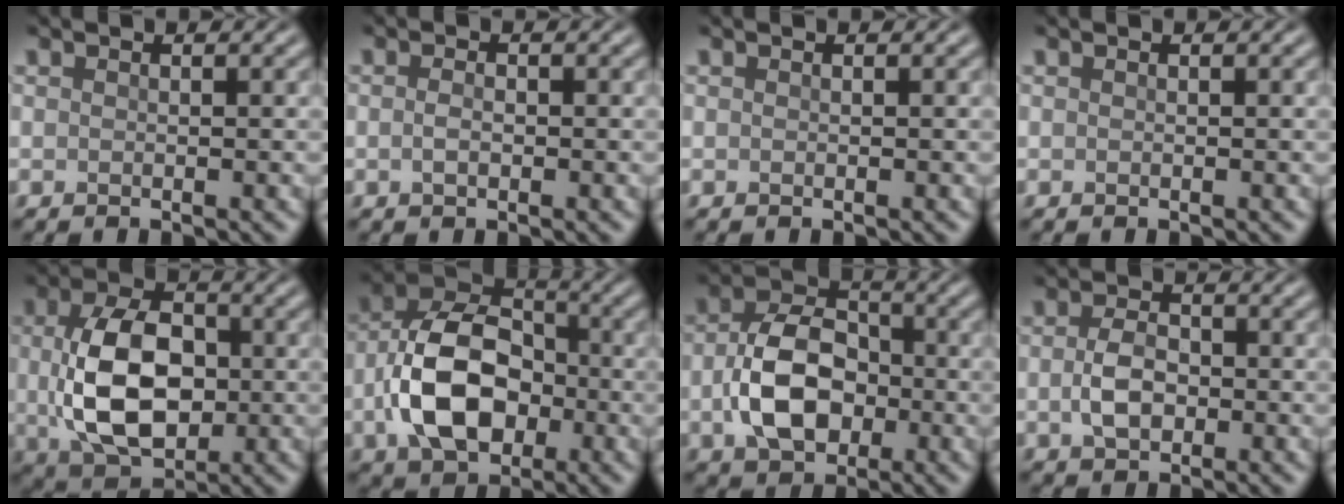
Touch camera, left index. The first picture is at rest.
{"total": 1.1, "force": [-0.2, 0.7, 0.9], "torque": [-0.021, 0.000, -0.005]}
{"total": 0.0}
{"total": 0.0}
{"total": 9.7, "force": [0.0, 6.3, 7.4], "torque": [-0.155, -0.005, 0.005]}
{"total": 9.6, "force": [-2.1, 6.4, 6.9], "torque": [-0.137, 0.012, -0.045]}
{"total": 7.5, "force": [-1.4, 5.1, 5.3], "torque": [-0.107, 0.004, -0.027]}
{"total": 3.2, "force": [-0.5, 2.1, 2.3], "torque": [-0.051, -0.001, -0.011]}